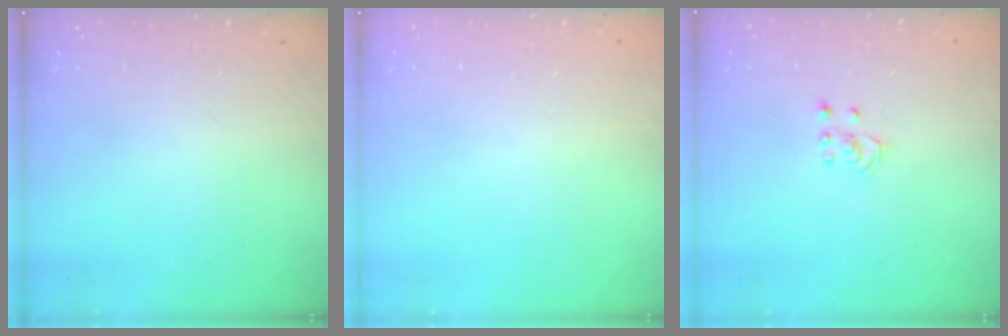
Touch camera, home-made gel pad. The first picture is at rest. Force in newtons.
{"total": 0.0}
{"total": 2.5, "press": 2.5, "slide": 0.2}